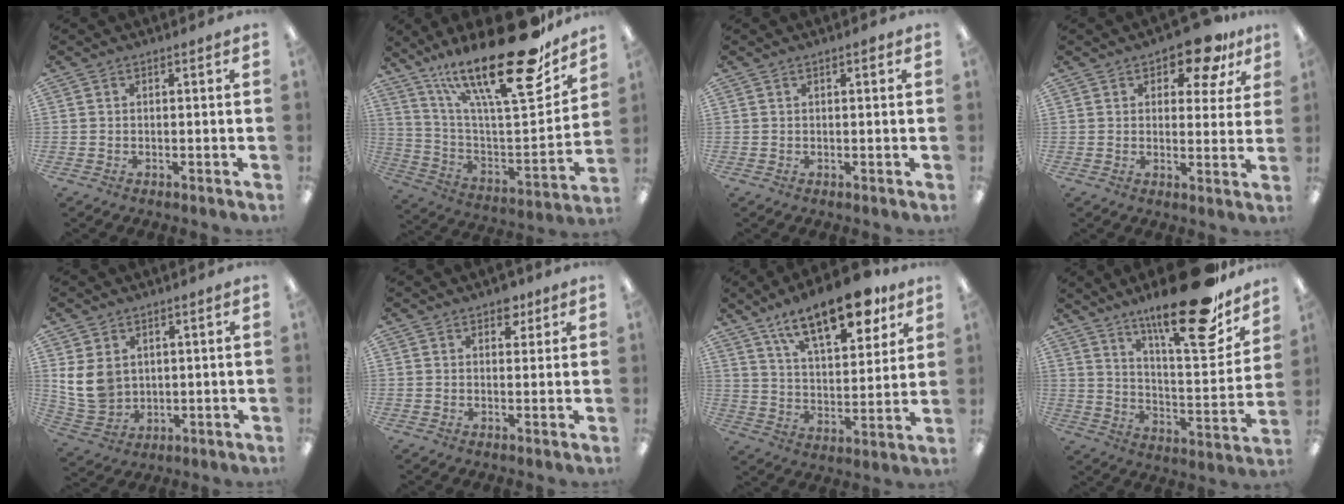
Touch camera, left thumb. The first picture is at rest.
{"total": 28.1, "force": [19.5, 7.2, 18.9], "torque": [-0.302, -0.132, 0.319]}
{"total": 0.9, "force": [0.4, 0.4, 0.7], "torque": [-0.006, 0.001, 0.005]}
{"total": 9.6, "force": [6.6, 4.4, 5.5], "torque": [-0.070, -0.030, 0.111]}
{"total": 9.2, "force": [2.4, 7.5, 4.9], "torque": [-0.111, -0.001, 0.050]}
{"total": 4.1, "force": [2.7, 2.6, 1.8], "torque": [-0.009, -0.007, 0.043]}
{"total": 17.6, "force": [12.3, 6.8, 10.6], "torque": [-0.158, -0.064, 0.205]}
{"total": 24.0, "force": [17.4, 6.0, 15.4], "torque": [-0.230, -0.116, 0.278]}